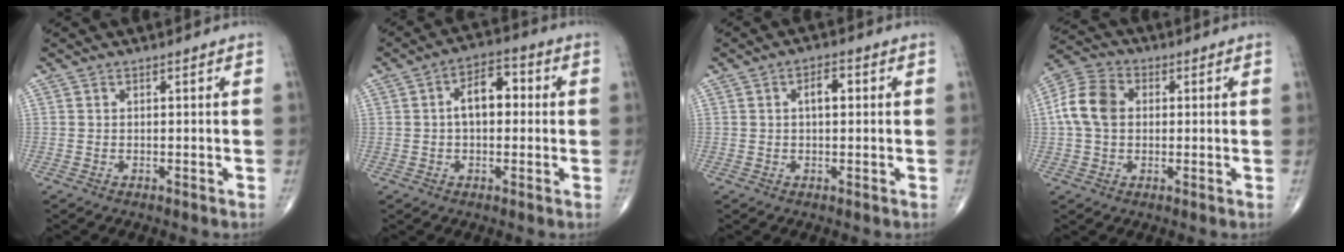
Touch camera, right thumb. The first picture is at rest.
{"total": 7.7, "force": [0.6, 4.4, 6.3], "torque": [-0.085, 0.023, 0.000]}
{"total": 3.5, "force": [0.6, 1.7, 3.0], "torque": [-0.041, 0.008, 0.006]}
{"total": 9.2, "force": [0.8, 6.8, 6.2], "torque": [-0.121, 0.023, 0.007]}